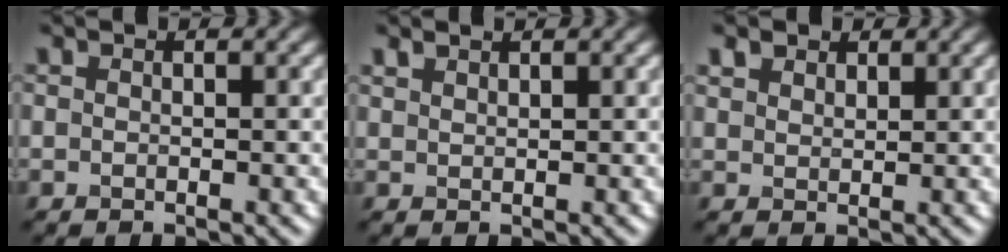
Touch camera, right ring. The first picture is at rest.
{"total": 0.9, "force": [0.9, 0.2, 0.2], "torque": [-0.004, 0.000, 0.019]}
{"total": 1.8, "force": [1.5, 1.0, 0.4], "torque": [-0.015, -0.003, 0.031]}